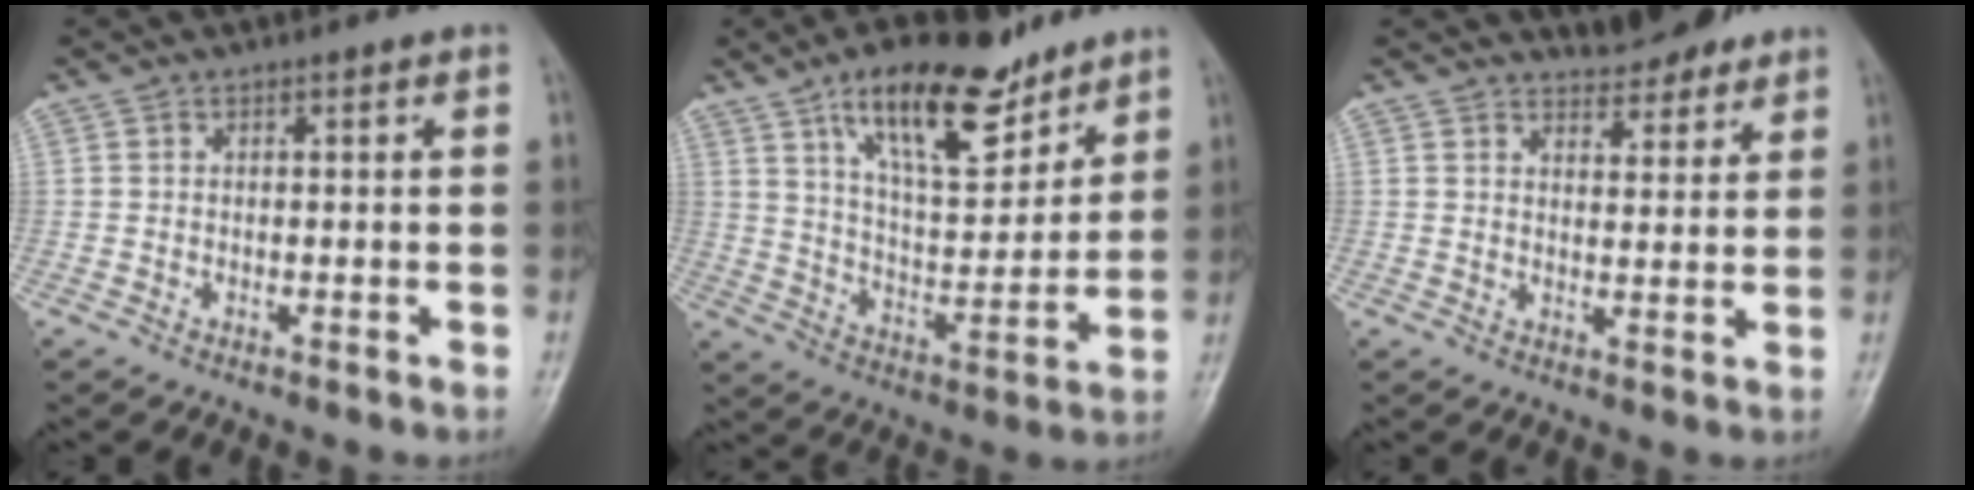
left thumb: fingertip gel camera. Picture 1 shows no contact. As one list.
[{"total": 17.3, "force": [11.1, 6.8, 11.4], "torque": [-0.152, -0.056, 0.194]}, {"total": 5.6, "force": [5.0, 2.0, 1.3], "torque": [-0.002, -0.036, 0.073]}]